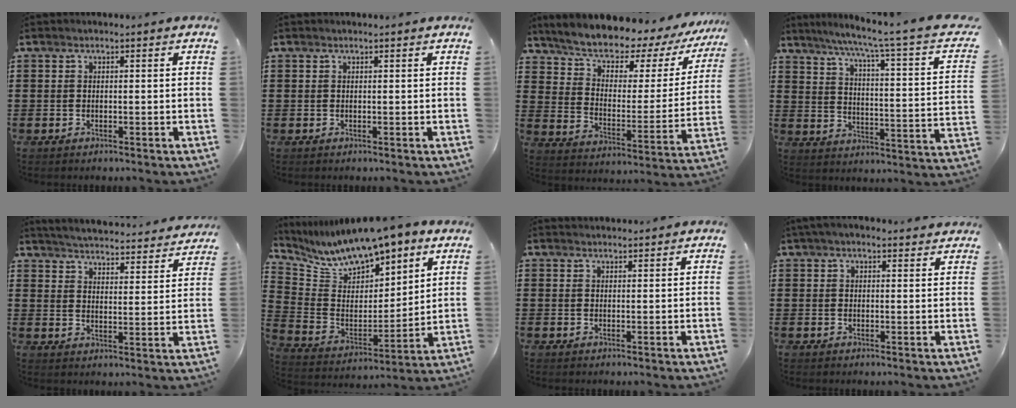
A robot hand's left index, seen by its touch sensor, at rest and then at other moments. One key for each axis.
{"total": 0.0}
{"total": 6.0, "fx": 5.4, "fy": 1.8, "fz": 2.0, "tx": -0.064, "ty": -0.051, "tz": 0.086}
{"total": 5.9, "fx": 4.2, "fy": -1.0, "fz": 4.0, "tx": -0.094, "ty": -0.041, "tz": 0.059}
{"total": 4.1, "fx": 4.0, "fy": -0.6, "fz": 0.3, "tx": -0.029, "ty": -0.038, "tz": 0.063}
{"total": 10.2, "fx": 9.2, "fy": 3.1, "fz": 3.0, "tx": -0.109, "ty": -0.052, "tz": 0.164}
{"total": 1.2, "fx": 1.2, "fy": 0.3, "fz": 0.0, "tx": -0.004, "ty": 0.001, "tz": 0.024}
{"total": 2.7, "fx": 2.4, "fy": 0.5, "fz": 1.2, "tx": -0.028, "ty": 0.001, "tz": 0.045}